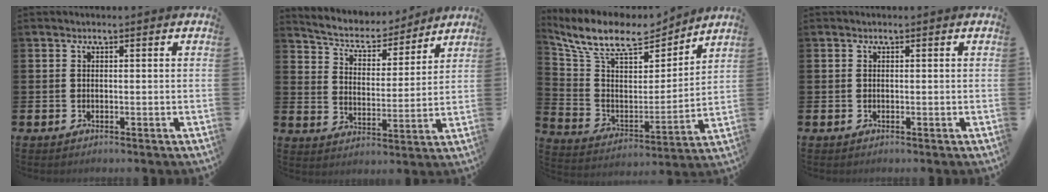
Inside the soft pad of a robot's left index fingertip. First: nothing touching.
{"total": 5.8, "force": [5.3, 2.0, 1.2], "torque": [-0.048, -0.046, 0.085]}
{"total": 10.8, "force": [9.4, 3.5, 3.9], "torque": [-0.118, -0.061, 0.161]}
{"total": 0.0}